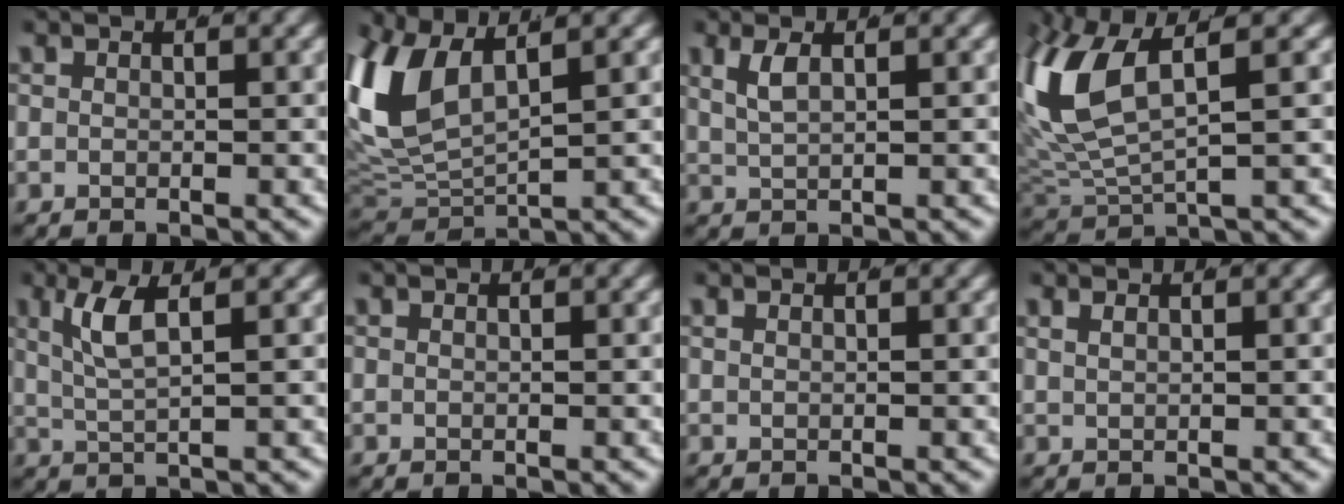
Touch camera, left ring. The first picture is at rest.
{"total": 7.4, "force": [2.0, 4.8, 5.3], "torque": [-0.151, -0.006, 0.046]}
{"total": 1.5, "force": [0.8, 0.0, 1.2], "torque": [-0.033, -0.005, 0.027]}
{"total": 7.5, "force": [1.5, 4.4, 5.9], "torque": [-0.150, -0.006, 0.040]}
{"total": 2.8, "force": [1.2, 0.2, 2.5], "torque": [-0.061, -0.004, 0.031]}
{"total": 0.0}
{"total": 0.6, "force": [0.4, -0.4, 0.2], "torque": [0.001, 0.000, 0.008]}
{"total": 0.9, "force": [0.7, -0.4, 0.3], "torque": [-0.006, -0.002, 0.018]}